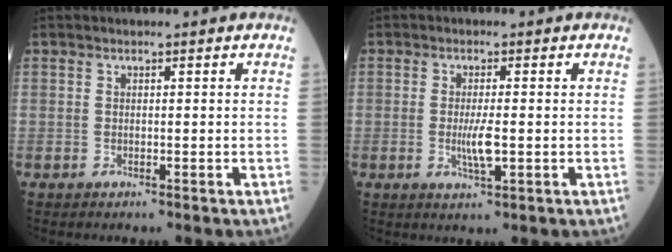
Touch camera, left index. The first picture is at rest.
{"total": 3.4, "force": [-0.6, 0.6, 3.3], "torque": [-0.070, -0.008, -0.010]}